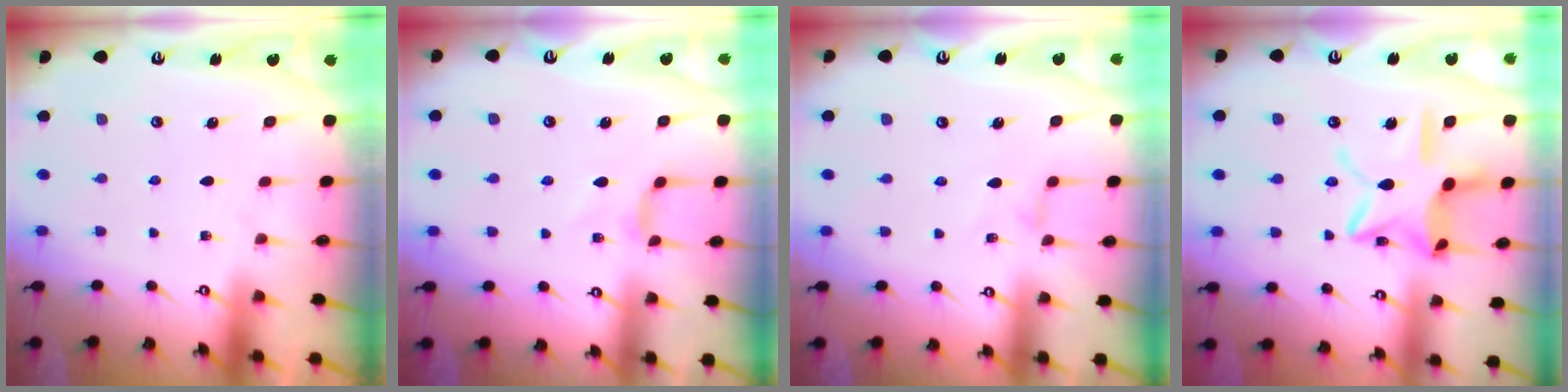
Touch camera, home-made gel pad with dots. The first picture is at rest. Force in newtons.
{"total": 4.4, "press": 4.4, "slide": 0.6}
{"total": 0.5, "press": 0.5, "slide": 0.1}
{"total": 14.3, "press": 14.2, "slide": 1.1}